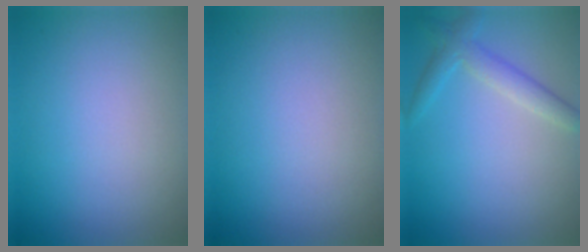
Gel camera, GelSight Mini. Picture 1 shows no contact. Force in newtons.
{"total": 0.0}
{"total": 2.5, "press": 2.5, "slide": 0.1}